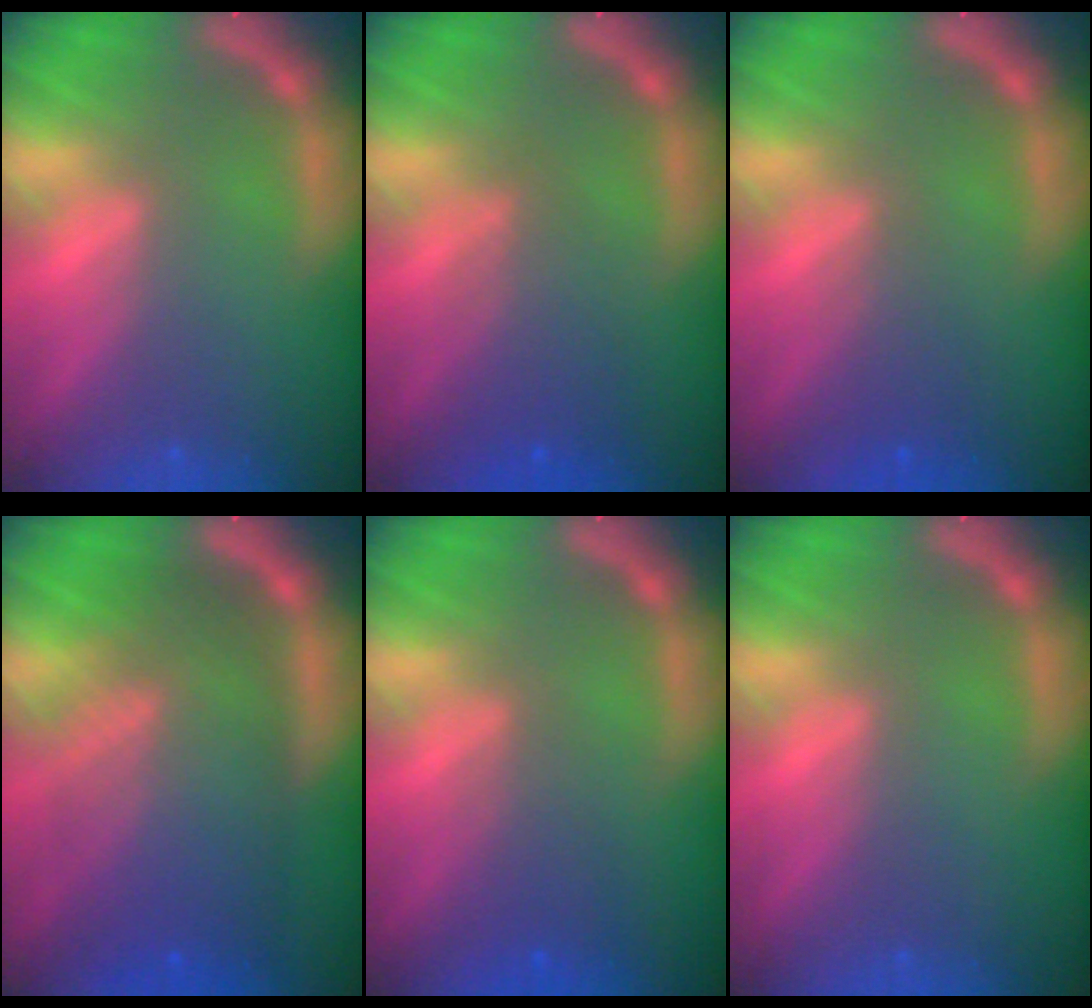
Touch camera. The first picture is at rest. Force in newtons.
{"total": 3.6}
{"total": 2.0}
{"total": 10.0}
{"total": 2.5}
{"total": 0.0}